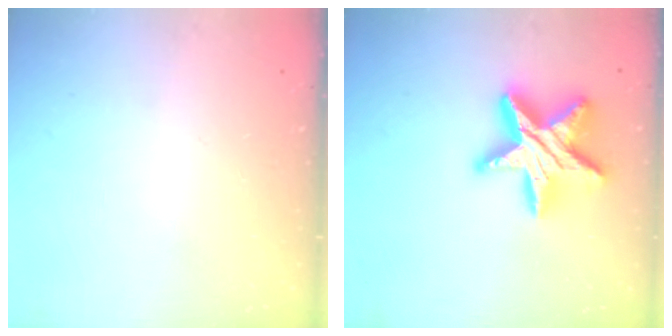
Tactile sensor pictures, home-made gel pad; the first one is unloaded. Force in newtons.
{"total": 19.6, "press": 19.5, "slide": 1.2}